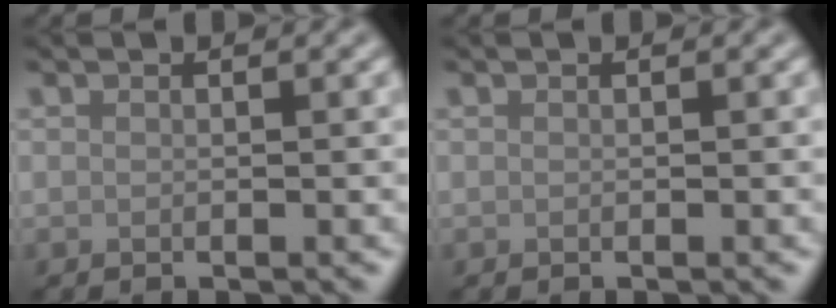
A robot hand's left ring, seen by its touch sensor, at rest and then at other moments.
{"total": 0.0}